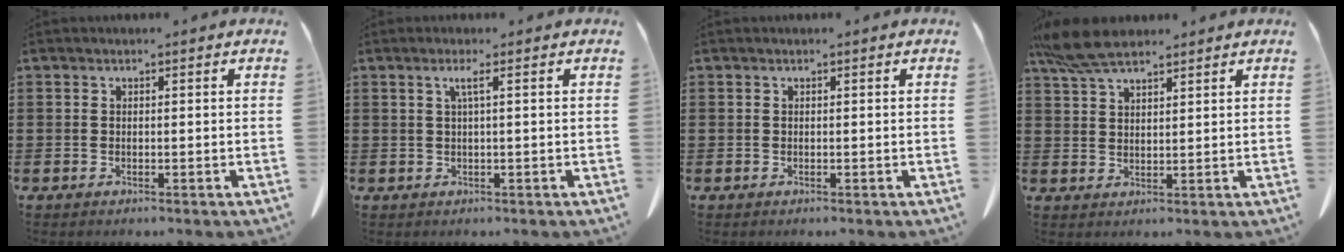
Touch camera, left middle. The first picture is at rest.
{"total": 1.9, "force": [0.5, -0.2, 1.8], "torque": [-0.036, -0.002, 0.008]}
{"total": 0.0}
{"total": 7.1, "force": [5.6, 2.0, 3.9], "torque": [-0.090, -0.005, 0.107]}